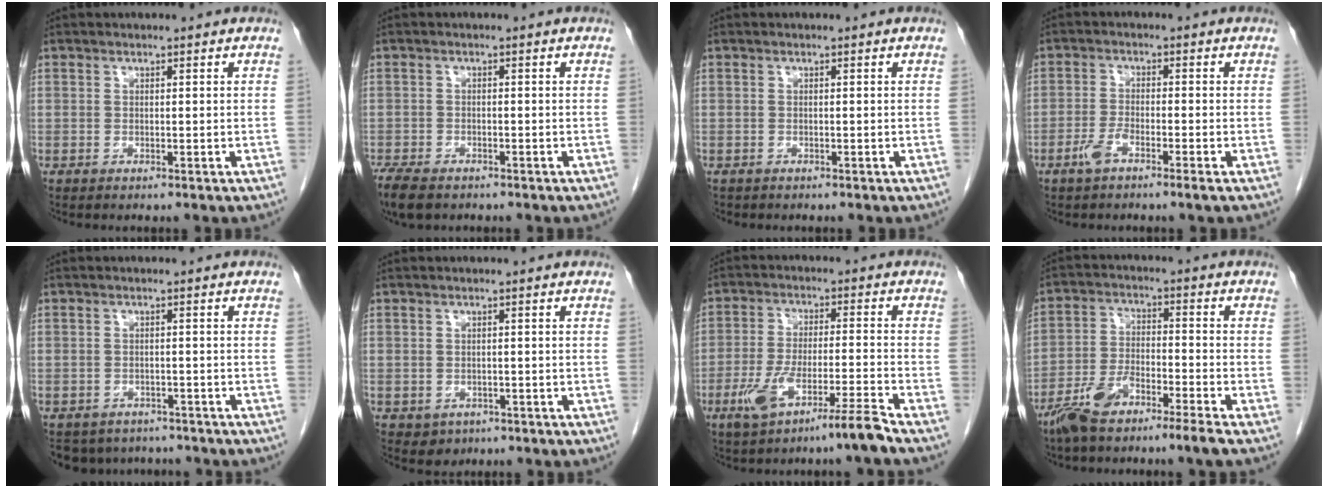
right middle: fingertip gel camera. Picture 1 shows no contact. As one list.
[{"total": 6.6, "force": [-5.0, 2.8, 3.3], "torque": [-0.064, -0.013, -0.081]}, {"total": 0.6, "force": [-0.5, 0.3, 0.1], "torque": [-0.012, 0.001, -0.008]}, {"total": 3.6, "force": [-2.3, 0.2, 2.8], "torque": [-0.060, -0.003, -0.048]}, {"total": 7.6, "force": [-6.5, 3.8, 0.9], "torque": [-0.010, 0.004, -0.081]}, {"total": 2.3, "force": [-1.1, 2.0, 0.6], "torque": [-0.008, 0.005, -0.006]}, {"total": 8.8, "force": [-5.8, -0.1, 6.7], "torque": [-0.132, -0.005, -0.104]}, {"total": 8.0, "force": [-6.1, 0.4, 5.2], "torque": [-0.112, -0.007, -0.121]}]